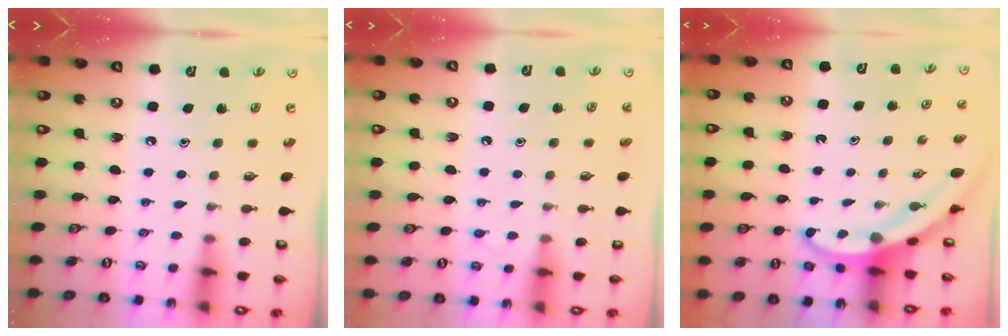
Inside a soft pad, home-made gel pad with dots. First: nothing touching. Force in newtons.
{"total": 6.1, "press": 6.1, "slide": 0.6}
{"total": 4.3, "press": 4.3, "slide": 0.3}